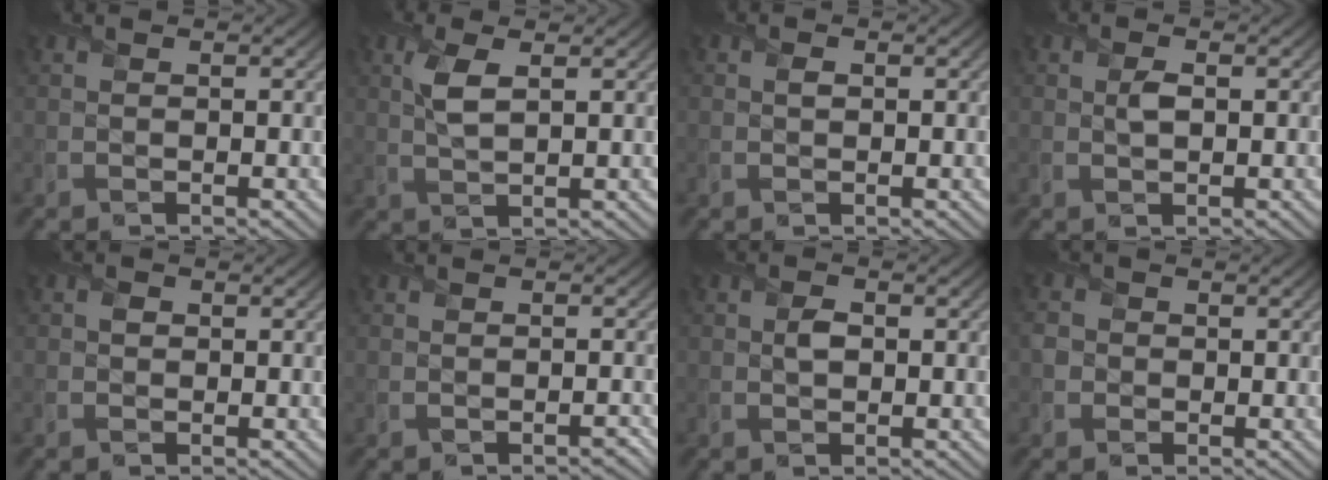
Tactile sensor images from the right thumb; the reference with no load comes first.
{"total": 3.5, "force": [1.3, 1.3, 3.0], "torque": [-0.075, 0.003, 0.025]}
{"total": 0.9, "force": [0.1, 0.7, 0.5], "torque": [-0.009, -0.004, -0.001]}
{"total": 1.7, "force": [0.2, 1.1, 1.3], "torque": [-0.031, -0.003, 0.002]}
{"total": 1.1, "force": [0.0, 1.0, 0.4], "torque": [-0.005, -0.005, -0.006]}
{"total": 1.0, "force": [-0.7, 0.6, 0.5], "torque": [-0.007, -0.005, -0.012]}
{"total": 1.9, "force": [0.0, 1.4, 1.3], "torque": [-0.027, -0.003, -0.002]}
{"total": 2.4, "force": [-0.3, 2.3, 0.6], "torque": [-0.016, -0.003, -0.011]}